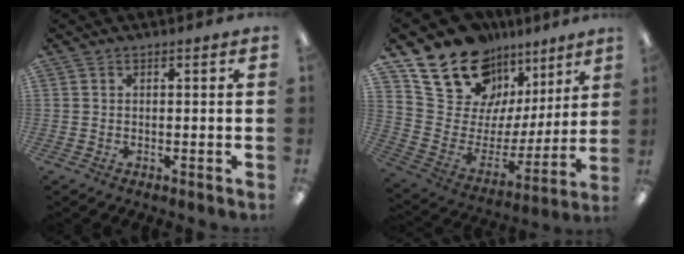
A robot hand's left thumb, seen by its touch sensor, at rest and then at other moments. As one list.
[{"total": 19.1, "force": [14.3, 10.9, 6.4], "torque": [-0.128, -0.106, 0.269]}]